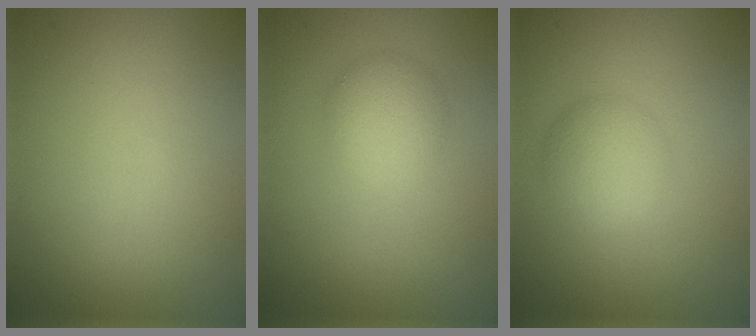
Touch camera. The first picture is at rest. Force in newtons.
{"total": 3.1, "press": 3.1, "slide": 0.1}
{"total": 3.6, "press": 3.6, "slide": 0.1}